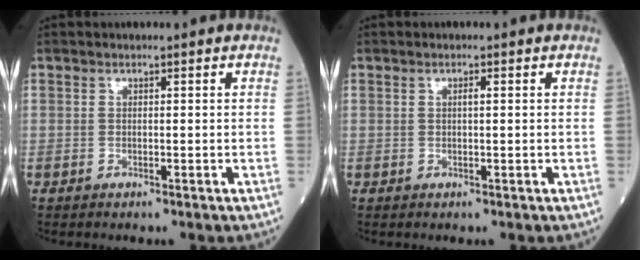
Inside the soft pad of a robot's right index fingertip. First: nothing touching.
{"total": 0.7, "force": [0.2, 0.1, 0.7], "torque": [-0.015, 0.003, 0.001]}